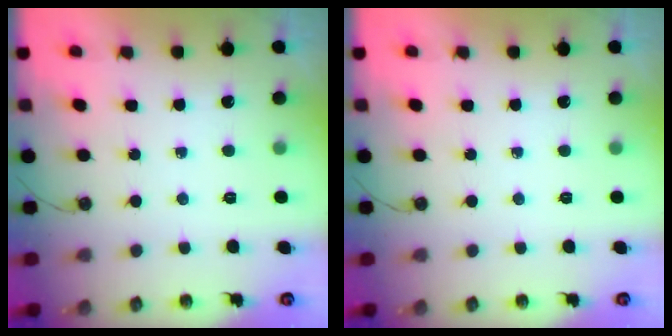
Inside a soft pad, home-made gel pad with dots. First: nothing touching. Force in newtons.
{"total": 0.0}